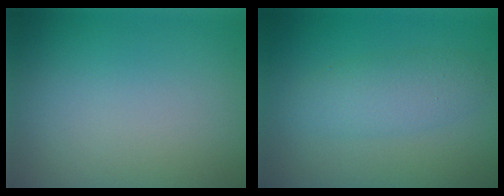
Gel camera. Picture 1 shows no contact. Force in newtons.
{"total": 3.0, "press": 3.0, "slide": 0.2}